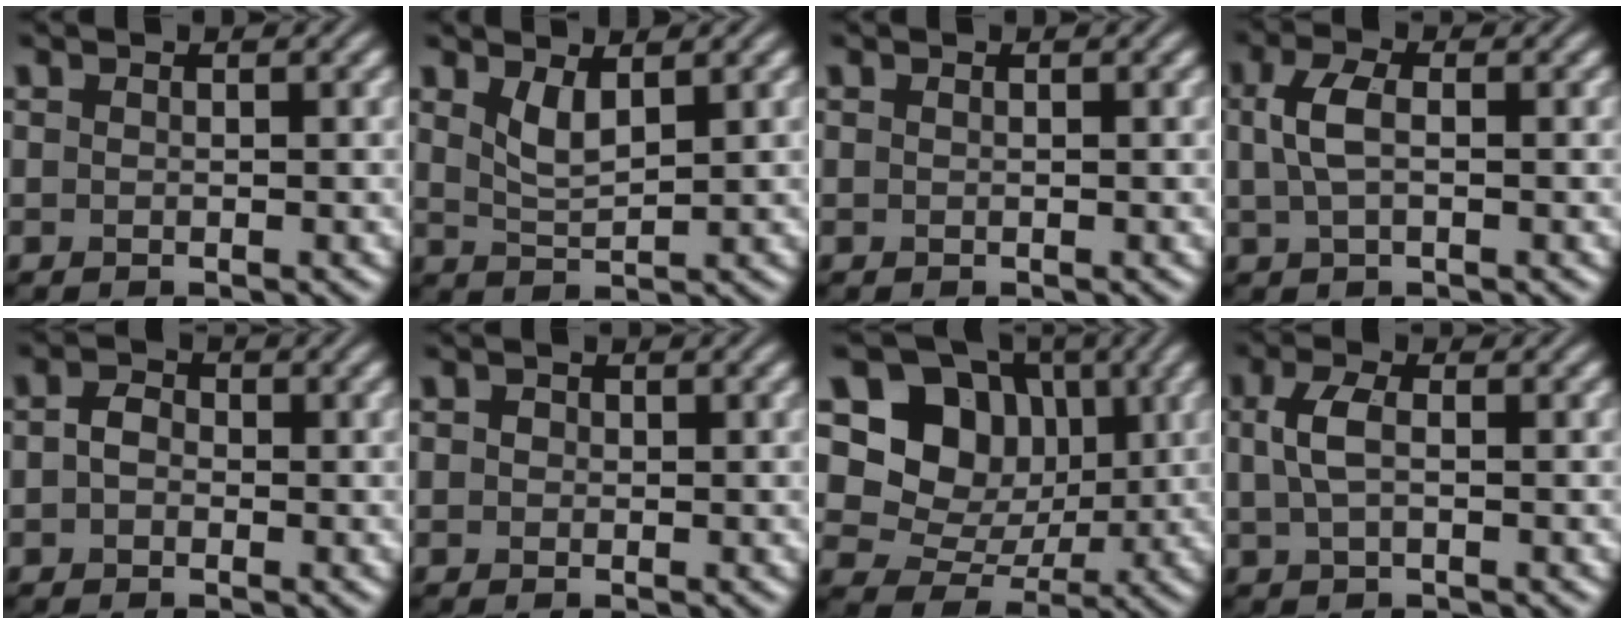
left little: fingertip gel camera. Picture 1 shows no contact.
{"total": 2.4, "force": [1.4, 0.7, 1.8], "torque": [-0.039, -0.008, 0.031]}
{"total": 0.0}
{"total": 3.0, "force": [0.3, 1.5, 2.6], "torque": [-0.061, 0.006, 0.003]}
{"total": 2.1, "force": [-0.1, 1.6, 1.3], "torque": [-0.022, 0.004, -0.012]}
{"total": 0.7, "force": [0.1, 0.7, 0.3], "torque": [-0.005, -0.002, -0.002]}
{"total": 8.8, "force": [2.6, 7.1, 4.4], "torque": [-0.079, -0.009, 0.029]}
{"total": 2.7, "force": [0.3, 1.3, 2.3], "torque": [-0.056, 0.005, 0.003]}